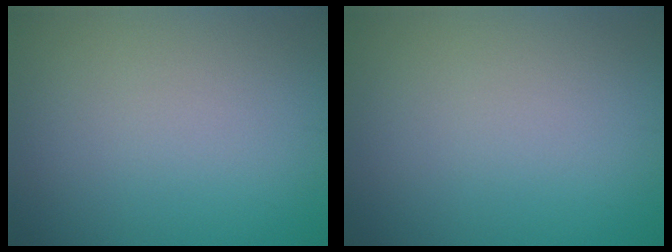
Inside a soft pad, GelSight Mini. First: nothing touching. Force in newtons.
{"total": 0.0}